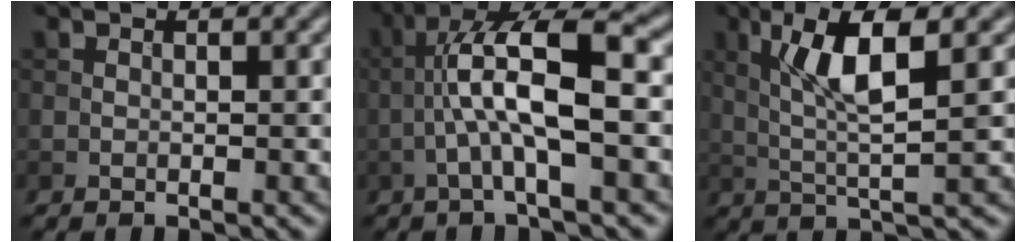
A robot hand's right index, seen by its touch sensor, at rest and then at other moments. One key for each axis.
{"total": 7.8, "fx": -1.0, "fy": 1.9, "fz": 7.5, "tx": -0.139, "ty": 0.024, "tz": -0.020}
{"total": 6.1, "fx": 1.6, "fy": 1.1, "fz": 5.8, "tx": -0.117, "ty": 0.005, "tz": 0.034}